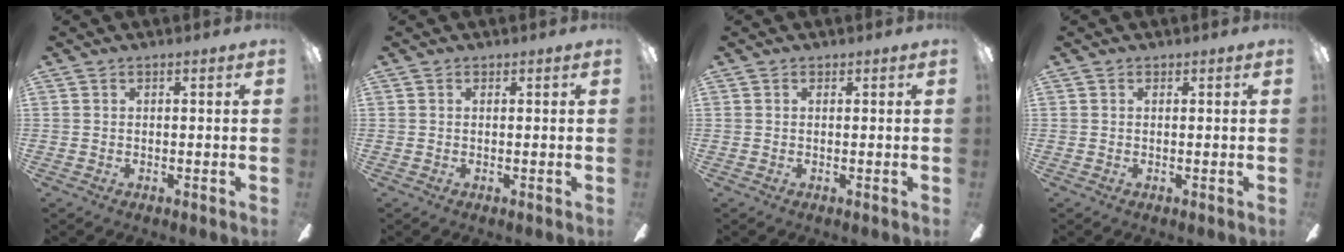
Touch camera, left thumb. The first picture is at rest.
{"total": 0.0}
{"total": 0.0}
{"total": 0.0}